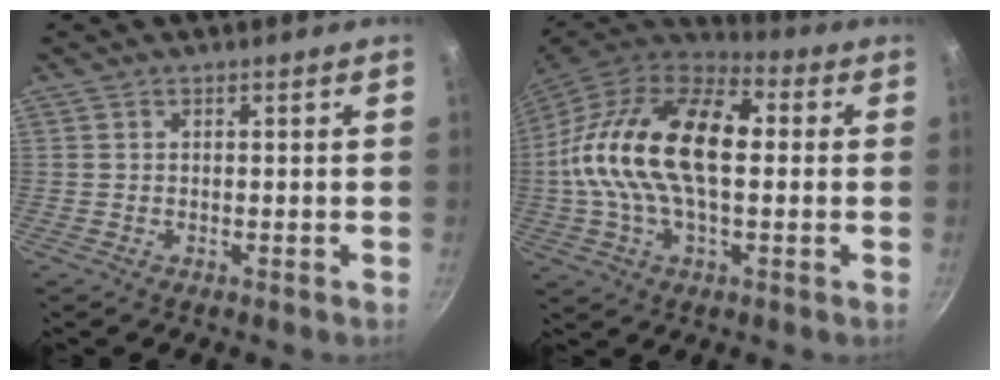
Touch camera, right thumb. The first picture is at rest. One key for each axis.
{"total": 23.4, "fx": 1.8, "fy": 12.8, "fz": 19.5, "tx": -0.350, "ty": 0.029, "tz": 0.013}